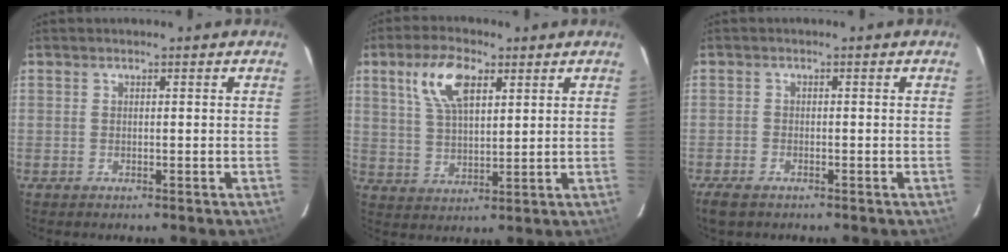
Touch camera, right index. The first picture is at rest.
{"total": 9.7, "force": [4.5, 4.4, 7.3], "torque": [-0.143, 0.016, 0.089]}
{"total": 4.1, "force": [-3.0, 1.9, 2.0], "torque": [-0.056, -0.013, -0.057]}